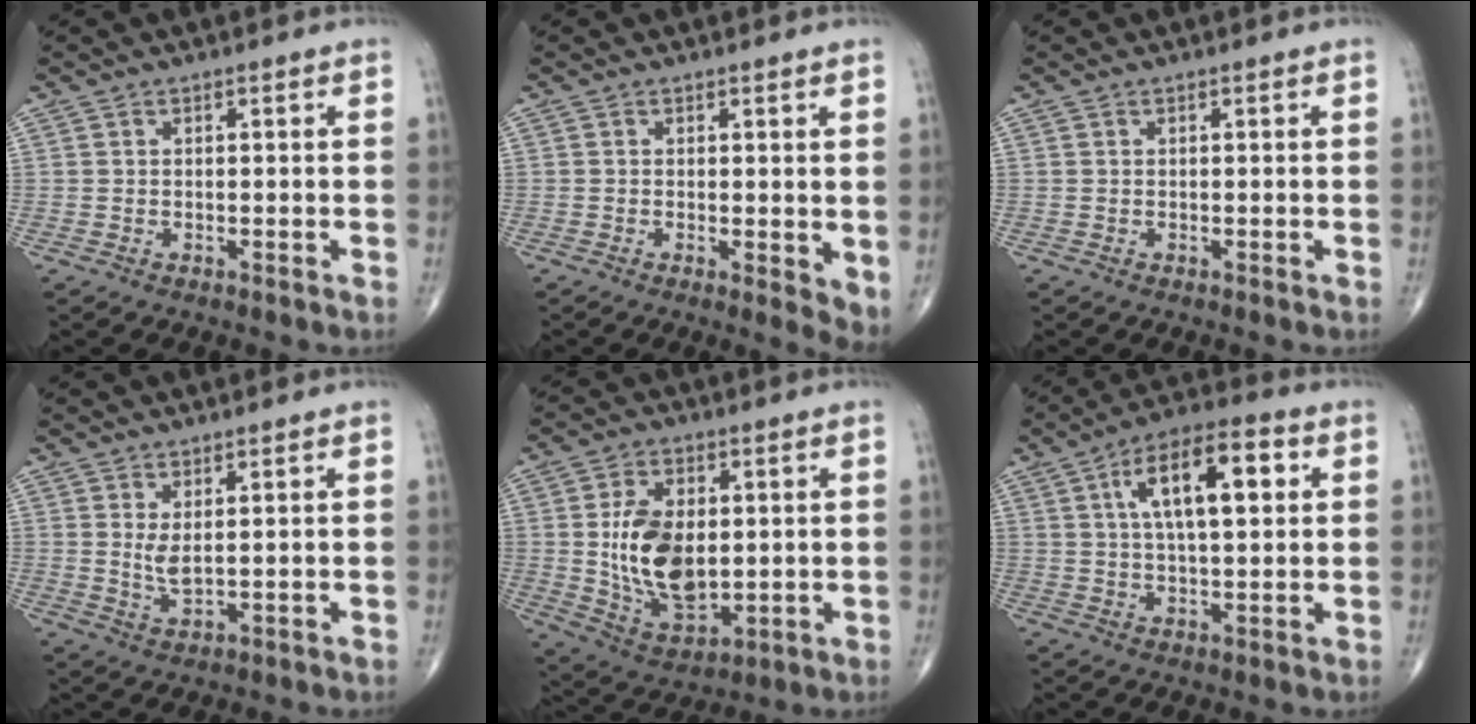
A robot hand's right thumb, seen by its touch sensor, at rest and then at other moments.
{"total": 4.0, "force": [0.2, 1.4, 3.7], "torque": [-0.050, -0.012, 0.001]}
{"total": 0.0}
{"total": 3.4, "force": [0.9, 1.3, 3.0], "torque": [-0.057, -0.016, 0.024]}
{"total": 14.8, "force": [0.8, 8.8, 11.8], "torque": [-0.193, -0.015, 0.028]}
{"total": 14.1, "force": [3.8, 5.7, 12.3], "torque": [-0.193, 0.014, 0.057]}